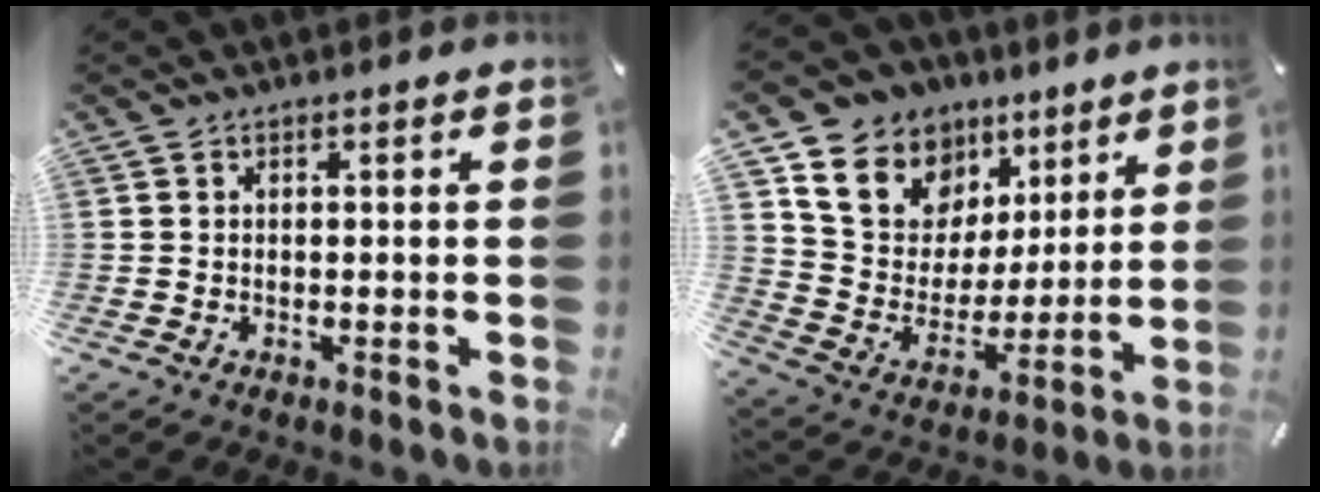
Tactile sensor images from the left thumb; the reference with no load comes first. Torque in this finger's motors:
{"motor_torque": [1.52, 1.44, 1.39, -1.38, 0.16]}